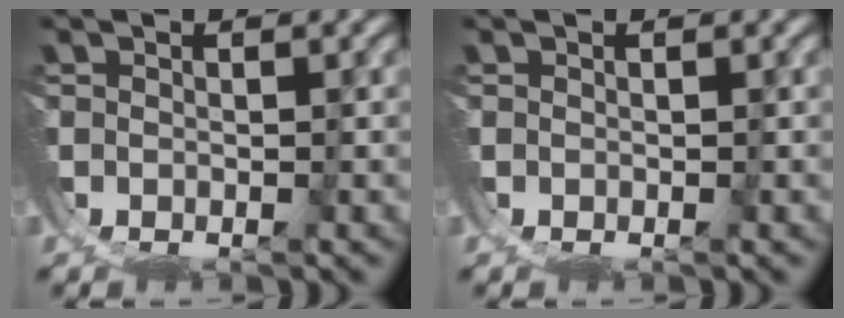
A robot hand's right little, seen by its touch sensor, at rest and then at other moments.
{"total": 0.0}